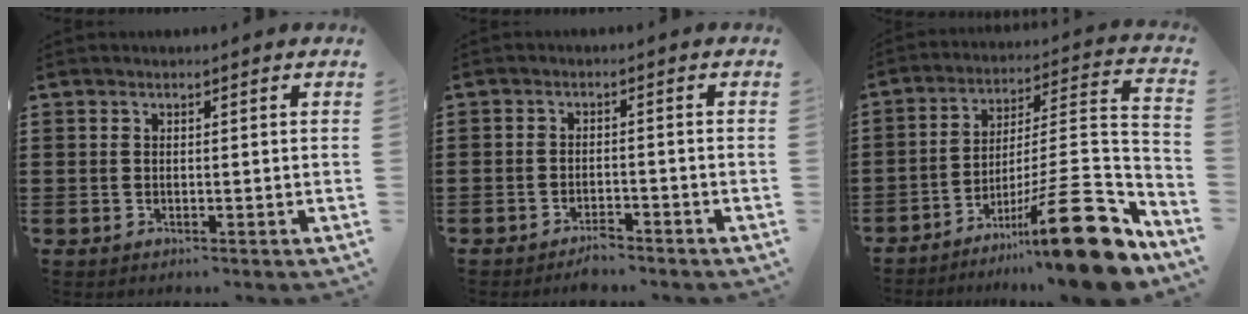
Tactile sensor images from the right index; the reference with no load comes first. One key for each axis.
{"total": 2.3, "fx": -2.2, "fy": 0.4, "fz": 0.6, "tx": -0.016, "ty": 0.001, "tz": -0.044}
{"total": 18.8, "fx": -11.1, "fy": 3.7, "fz": 14.8, "tx": -0.191, "ty": 0.043, "tz": -0.179}